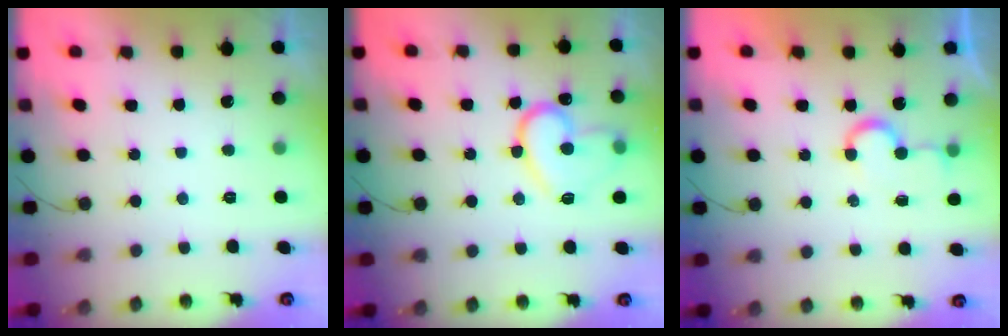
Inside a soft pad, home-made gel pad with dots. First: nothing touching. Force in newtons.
{"total": 14.8, "press": 14.8, "slide": 0.7}
{"total": 5.6, "press": 5.1, "slide": 2.3}